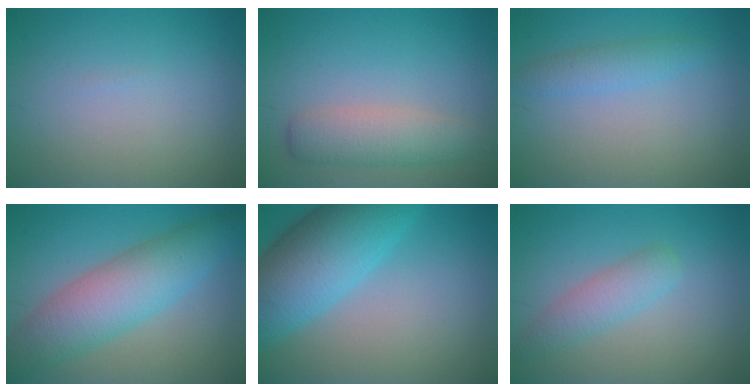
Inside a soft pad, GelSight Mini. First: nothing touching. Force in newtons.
{"total": 3.8, "press": 3.8, "slide": 0.1}
{"total": 2.0, "press": 1.9, "slide": 0.2}
{"total": 7.1, "press": 7.1, "slide": 0.4}
{"total": 8.8, "press": 8.8, "slide": 0.3}
{"total": 2.6, "press": 2.6, "slide": 0.1}